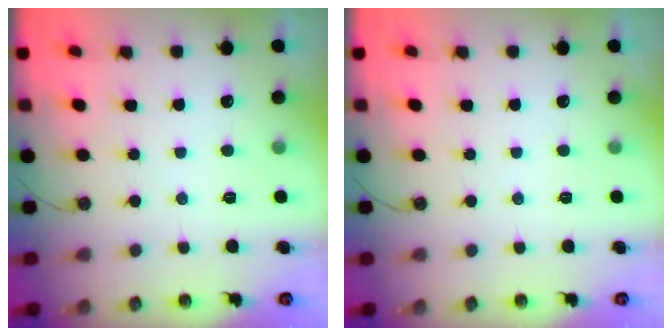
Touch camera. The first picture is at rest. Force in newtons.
{"total": 0.0}